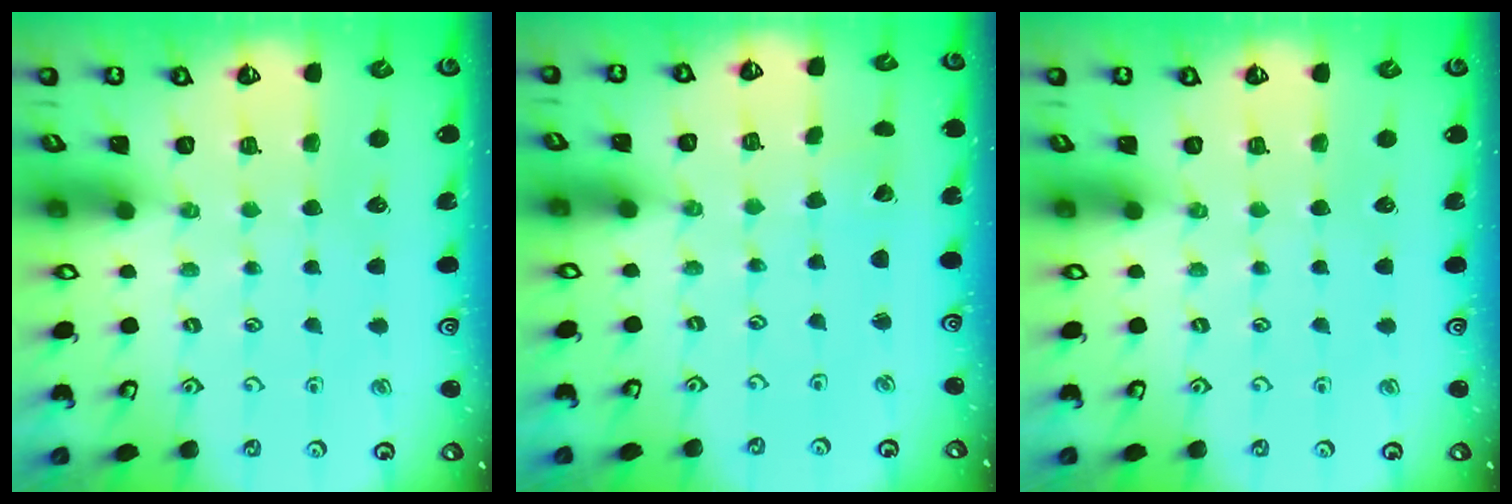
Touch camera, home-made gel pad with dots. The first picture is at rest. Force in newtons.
{"total": 1.3, "press": 1.3, "slide": 0.0}
{"total": 0.0}